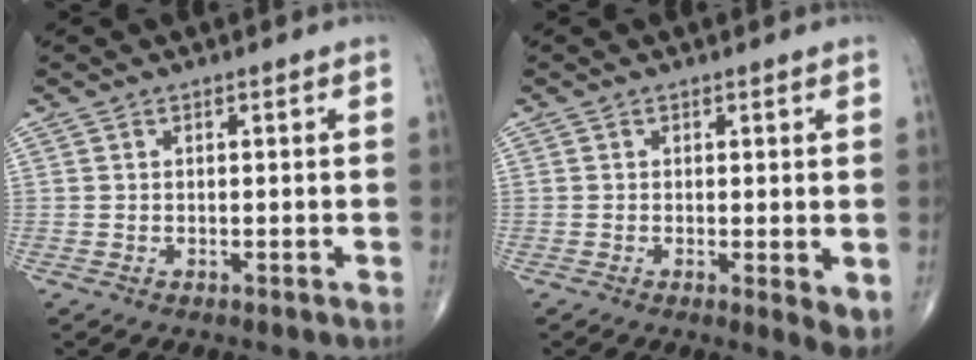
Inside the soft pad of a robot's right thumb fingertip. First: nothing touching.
{"total": 3.6, "force": [-0.2, 1.0, 3.5], "torque": [-0.051, -0.013, -0.007]}